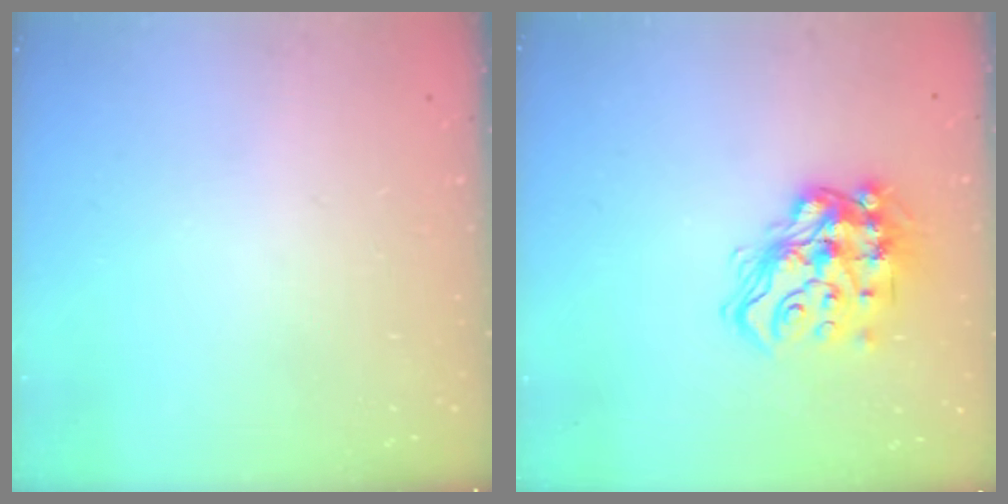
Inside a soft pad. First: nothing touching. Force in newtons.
{"total": 17.0, "press": 17.0, "slide": 0.9}